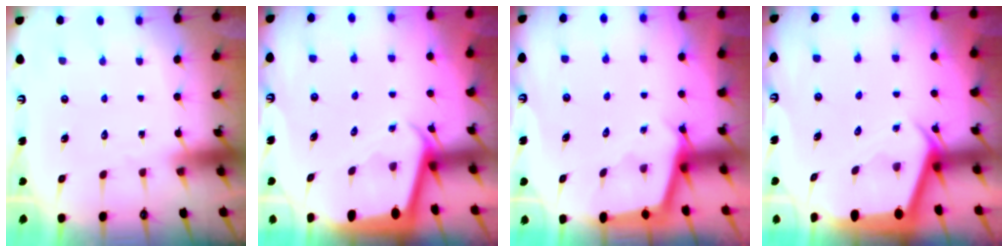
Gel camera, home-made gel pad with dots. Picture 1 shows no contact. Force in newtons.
{"total": 2.2, "press": 2.2, "slide": 0.1}
{"total": 2.5, "press": 2.5, "slide": 0.2}
{"total": 2.7, "press": 2.7, "slide": 0.2}